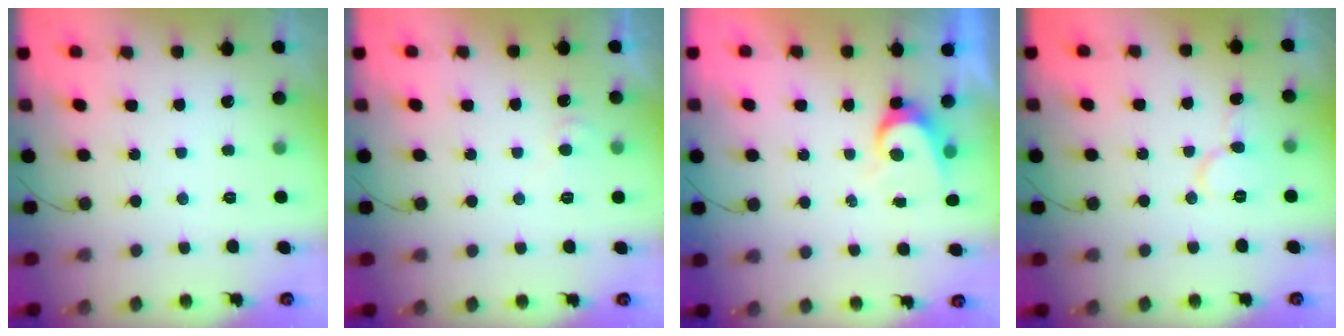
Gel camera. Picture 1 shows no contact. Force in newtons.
{"total": 4.4, "press": 4.4, "slide": 0.5}
{"total": 5.0, "press": 5.0, "slide": 0.5}
{"total": 6.9, "press": 6.9, "slide": 0.9}